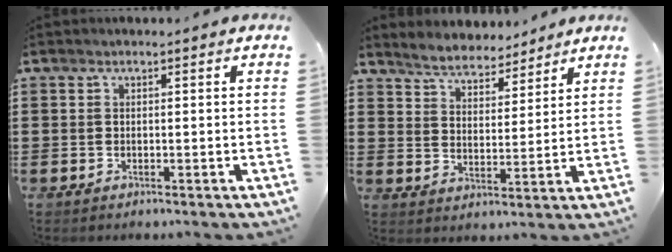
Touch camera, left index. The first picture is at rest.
{"total": 5.0, "force": [4.9, 0.8, 0.3], "torque": [-0.028, -0.019, 0.089]}